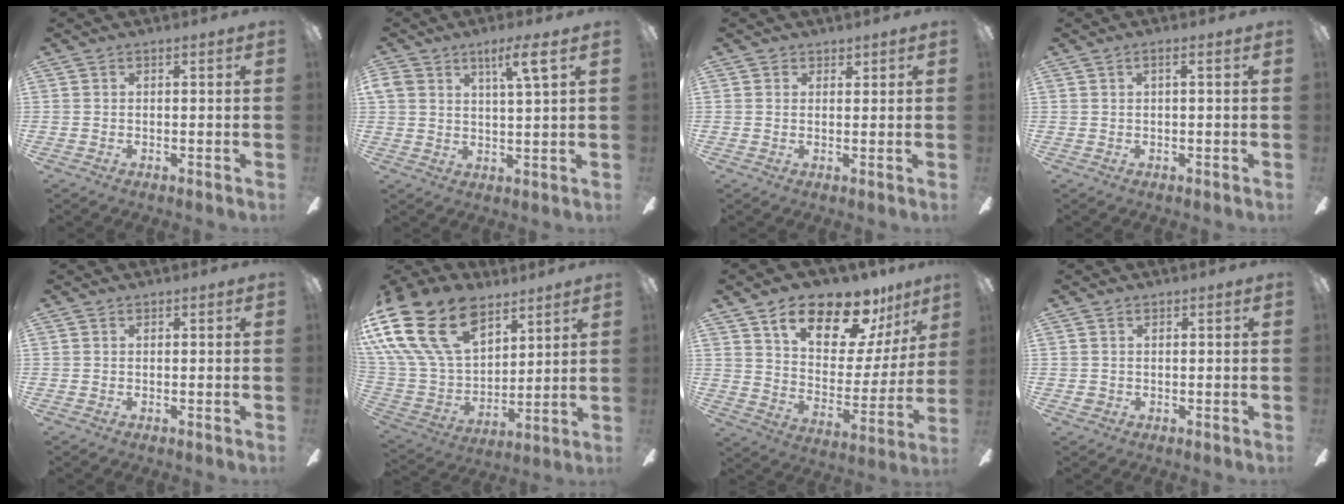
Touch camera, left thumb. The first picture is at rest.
{"total": 6.5, "force": [3.8, 1.9, 4.8], "torque": [-0.087, -0.011, 0.064]}
{"total": 1.4, "force": [1.0, 1.0, 0.1], "torque": [0.014, -0.004, 0.015]}
{"total": 1.2, "force": [0.1, 0.1, 1.2], "torque": [-0.021, 0.001, 0.001]}
{"total": 0.0}
{"total": 25.8, "force": [13.7, 16.1, 14.9], "torque": [-0.324, -0.070, 0.254]}
{"total": 18.9, "force": [13.8, 8.2, 10.1], "torque": [-0.163, -0.089, 0.236]}
{"total": 1.2, "force": [0.2, 1.1, 0.3], "torque": [-0.009, 0.004, 0.003]}